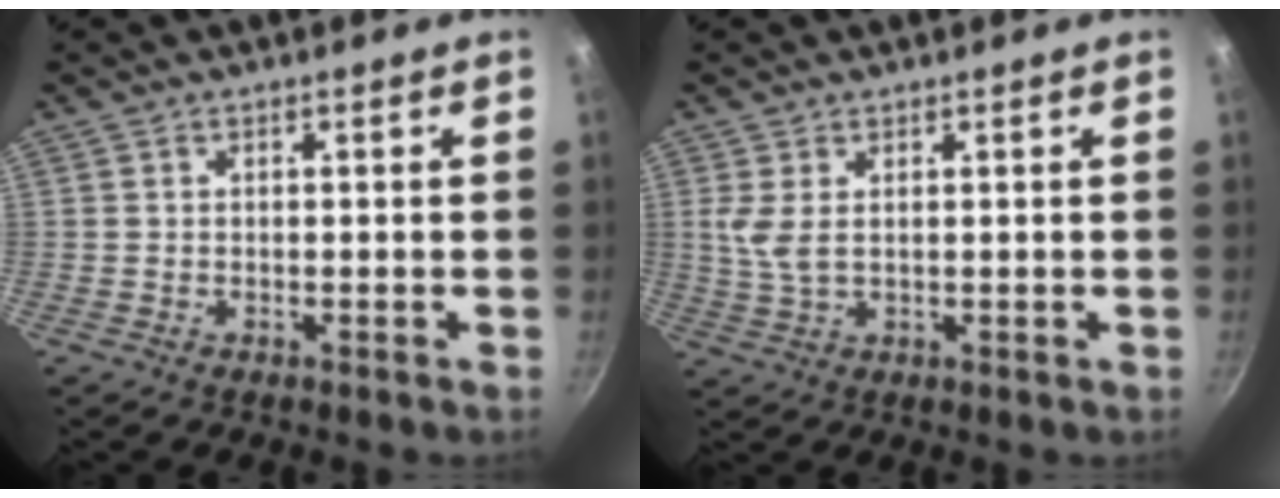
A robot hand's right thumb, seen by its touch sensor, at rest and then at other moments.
{"total": 3.7, "force": [1.0, 1.8, 3.1], "torque": [-0.075, -0.002, 0.028]}